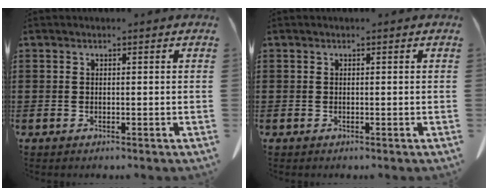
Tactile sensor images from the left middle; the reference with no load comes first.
{"total": 0.0}